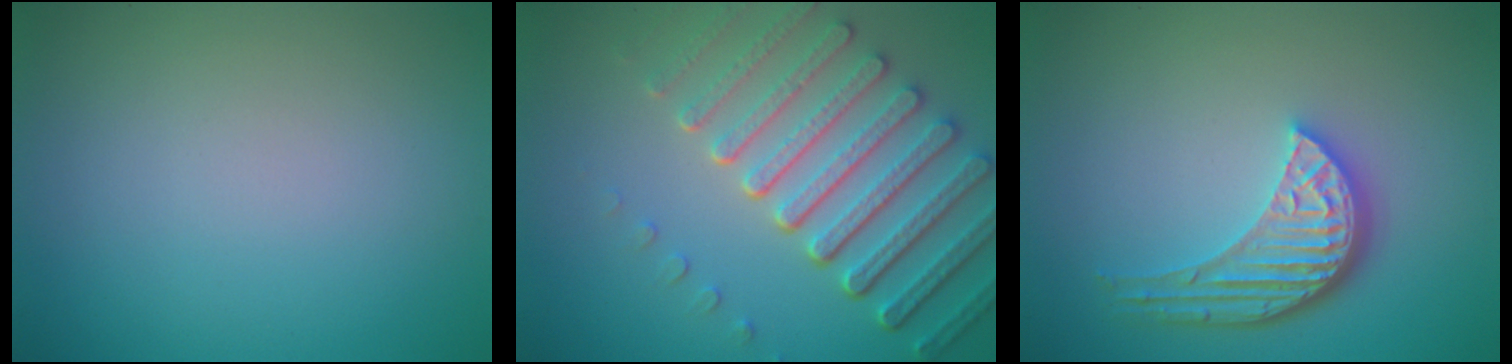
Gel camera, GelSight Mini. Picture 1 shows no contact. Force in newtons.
{"total": 7.5, "press": 5.7, "slide": 4.9}
{"total": 4.7, "press": 3.7, "slide": 2.9}